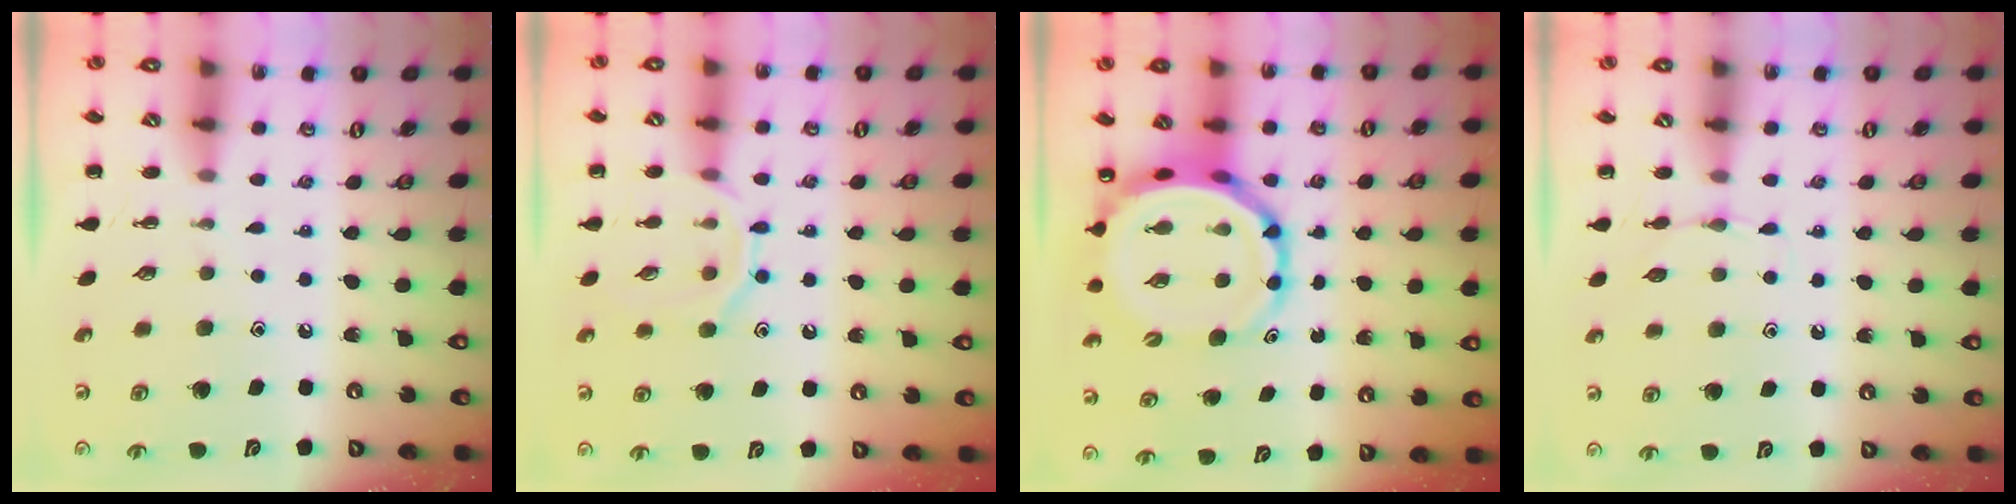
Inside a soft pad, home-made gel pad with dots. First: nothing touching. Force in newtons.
{"total": 9.0, "press": 9.0, "slide": 0.8}
{"total": 8.2, "press": 7.8, "slide": 2.4}
{"total": 3.7, "press": 3.5, "slide": 1.3}